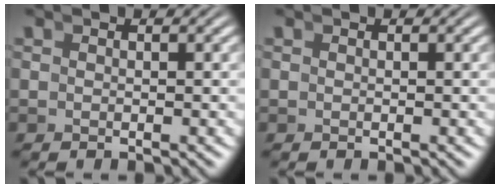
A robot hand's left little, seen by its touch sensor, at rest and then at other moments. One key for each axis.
{"total": 0.0}